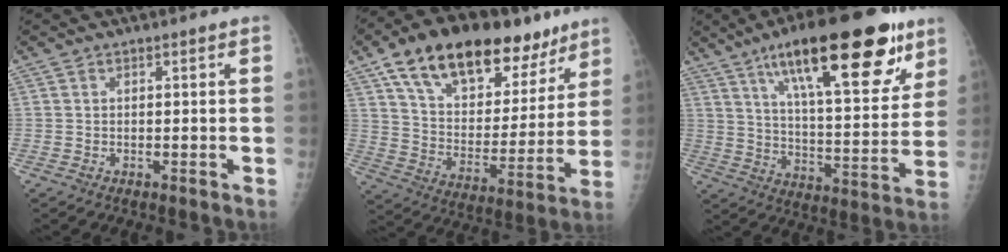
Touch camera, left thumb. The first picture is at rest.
{"total": 26.7, "force": [16.5, 13.6, 16.0], "torque": [-0.216, -0.024, 0.269]}
{"total": 26.6, "force": [15.0, 8.2, 20.3], "torque": [-0.290, -0.030, 0.239]}